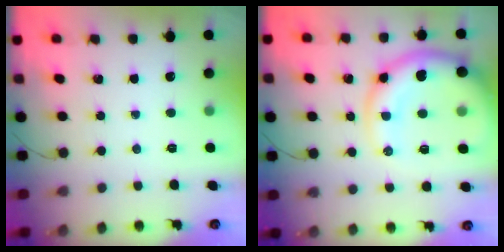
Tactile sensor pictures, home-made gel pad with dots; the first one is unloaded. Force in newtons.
{"total": 13.1, "press": 12.7, "slide": 3.5}